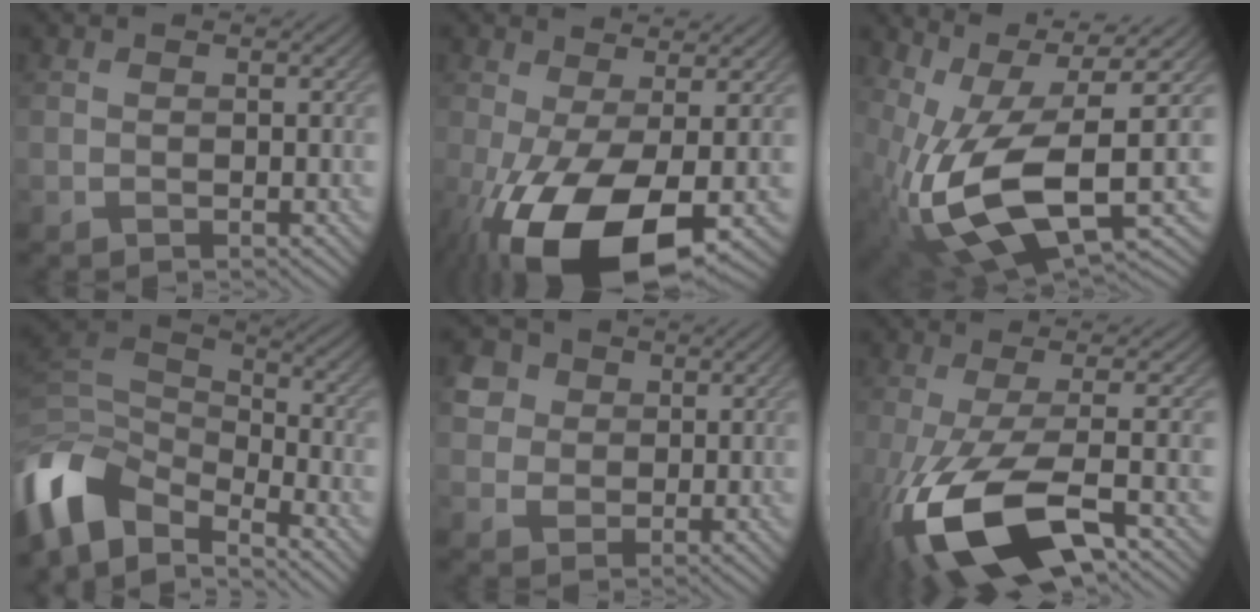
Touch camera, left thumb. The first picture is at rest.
{"total": 13.9, "force": [-4.9, 5.5, 11.8], "torque": [-0.234, -0.032, -0.072]}
{"total": 14.8, "force": [-1.7, 6.8, 13.0], "torque": [-0.275, -0.025, -0.019]}
{"total": 11.3, "force": [-7.4, 6.0, 6.1], "torque": [-0.158, -0.010, -0.144]}
{"total": 5.5, "force": [2.0, 4.7, 2.1], "torque": [-0.086, 0.004, 0.033]}
{"total": 15.0, "force": [-5.8, 5.0, 12.9], "torque": [-0.272, -0.027, -0.105]}